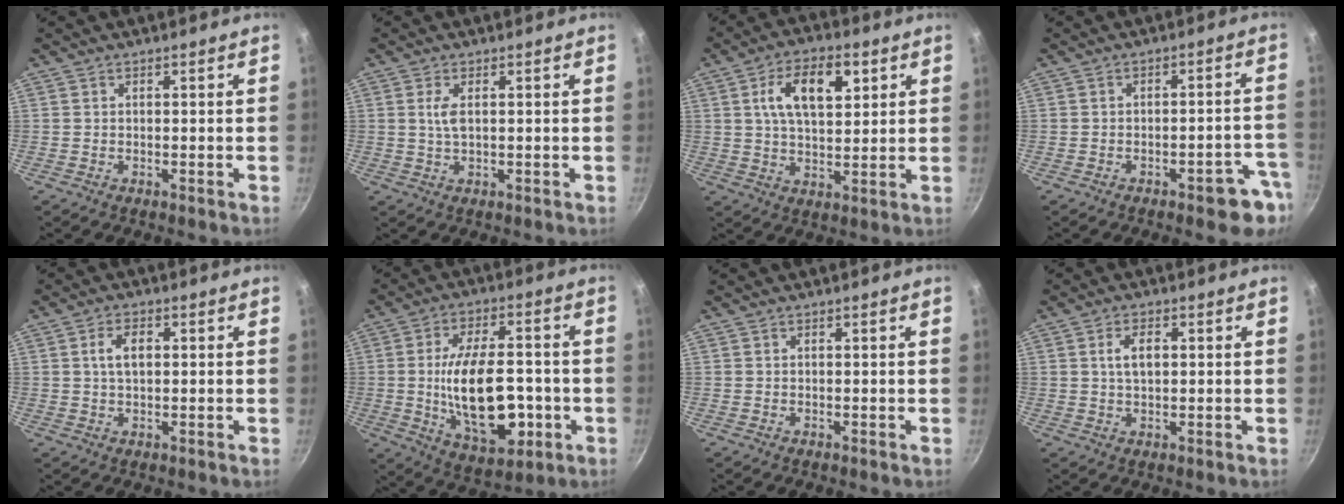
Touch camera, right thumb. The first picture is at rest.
{"total": 2.8, "force": [0.5, 1.1, 2.5], "torque": [-0.061, 0.000, 0.015]}
{"total": 11.8, "force": [4.0, 6.0, 9.3], "torque": [-0.143, -0.004, 0.068]}
{"total": 8.0, "force": [-4.4, 2.7, 6.2], "torque": [-0.060, 0.037, -0.048]}
{"total": 4.1, "force": [0.8, 2.3, 3.4], "torque": [-0.062, 0.006, 0.014]}
{"total": 18.5, "force": [-2.7, 9.4, 15.7], "torque": [-0.242, 0.012, -0.031]}
{"total": 0.0}
{"total": 4.0, "force": [0.8, 2.1, 3.3], "torque": [-0.058, 0.003, 0.016]}